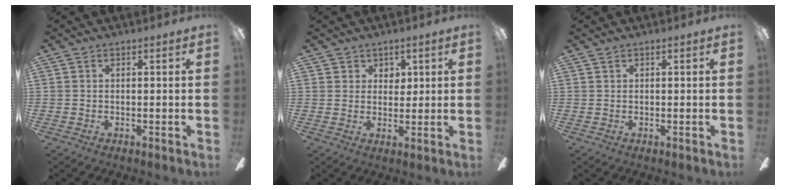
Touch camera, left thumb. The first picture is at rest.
{"total": 3.5, "force": [2.3, 2.6, 0.4], "torque": [0.005, -0.009, 0.035]}
{"total": 0.0}